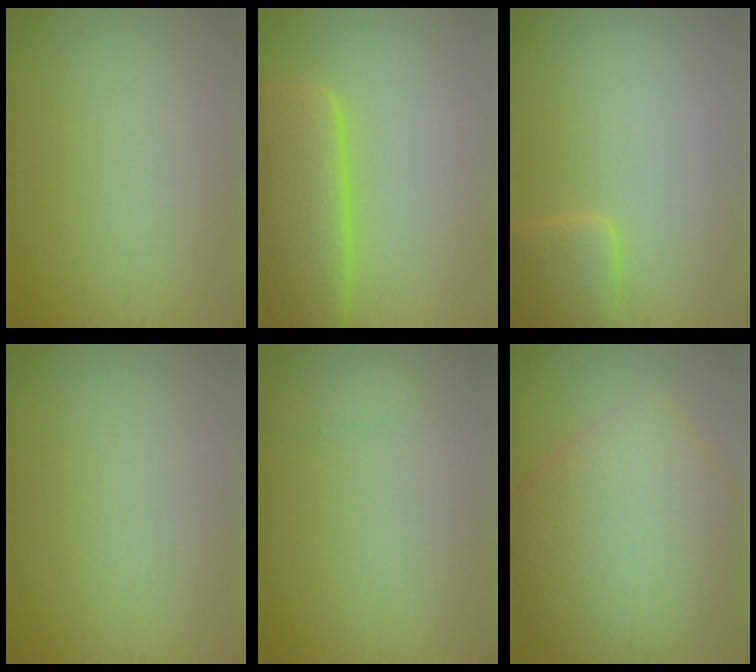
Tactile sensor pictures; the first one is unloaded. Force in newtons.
{"total": 8.5, "press": 8.5, "slide": 0.7}
{"total": 2.4, "press": 2.4, "slide": 0.3}
{"total": 0.0}
{"total": 0.8, "press": 0.8, "slide": 0.0}
{"total": 11.1, "press": 11.1, "slide": 0.5}